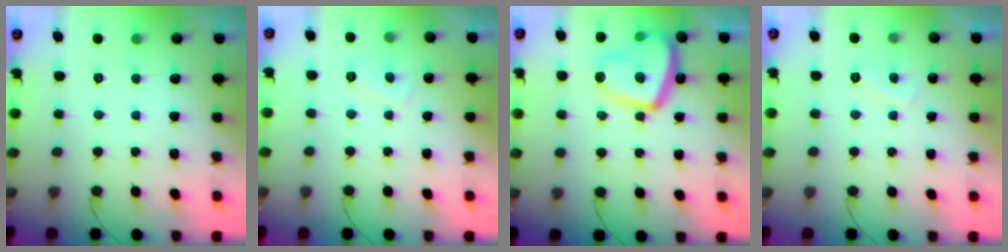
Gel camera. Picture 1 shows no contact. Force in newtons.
{"total": 2.4, "press": 2.3, "slide": 0.6}
{"total": 15.7, "press": 15.6, "slide": 1.5}
{"total": 1.5, "press": 1.4, "slide": 0.6}